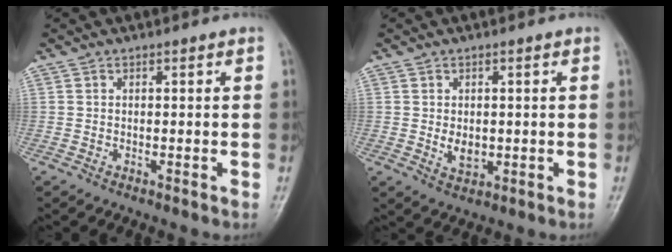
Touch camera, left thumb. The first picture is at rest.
{"total": 3.6, "force": [-0.1, 2.5, 2.6], "torque": [-0.032, -0.006, 0.006]}